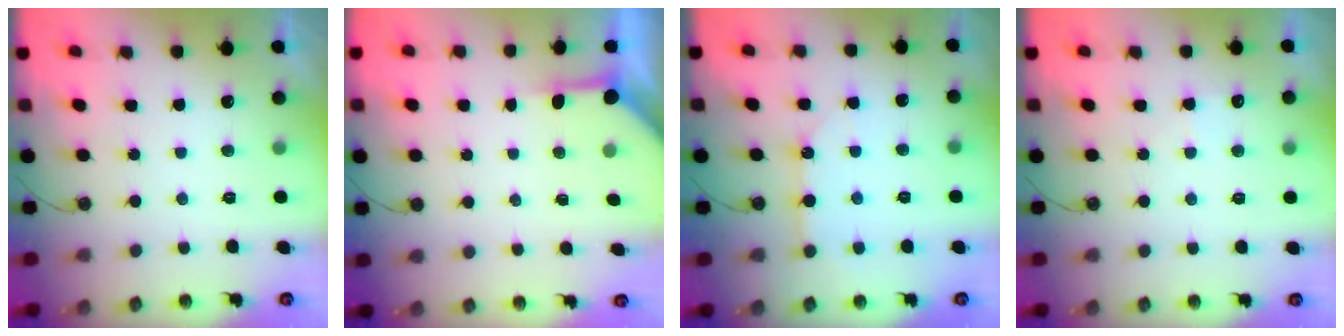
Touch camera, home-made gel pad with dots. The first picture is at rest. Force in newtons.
{"total": 3.9, "press": 3.9, "slide": 0.4}
{"total": 9.1, "press": 9.1, "slide": 0.9}
{"total": 5.2, "press": 5.1, "slide": 0.7}